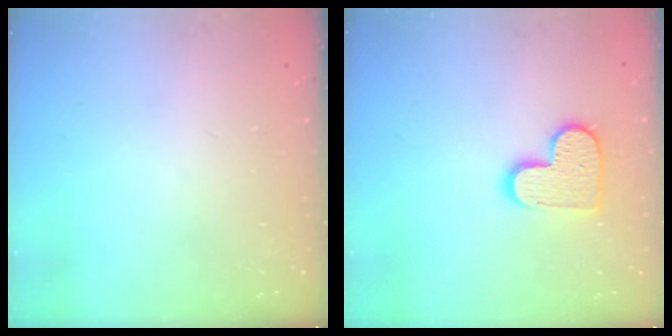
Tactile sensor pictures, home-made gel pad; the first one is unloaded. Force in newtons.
{"total": 11.5, "press": 11.4, "slide": 0.6}